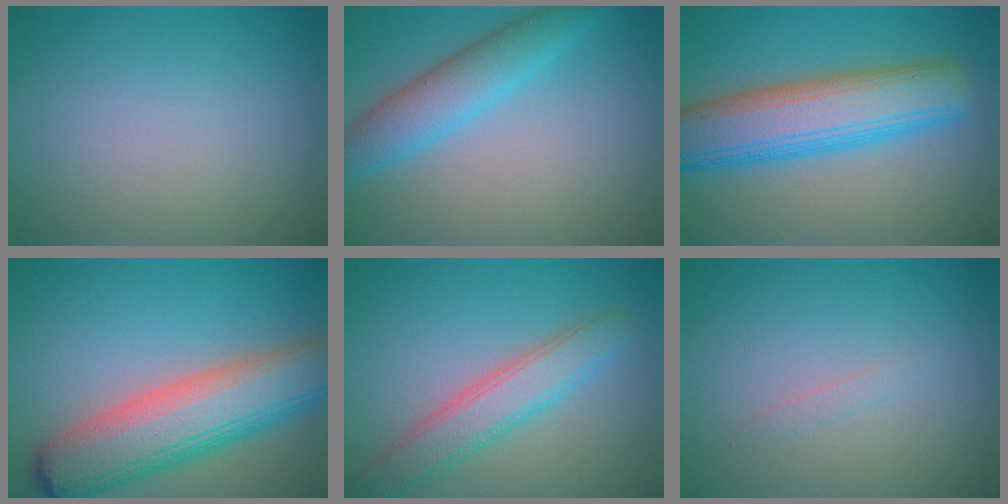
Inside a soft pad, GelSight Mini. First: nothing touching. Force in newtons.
{"total": 4.7, "press": 4.7, "slide": 0.1}
{"total": 9.0, "press": 9.0, "slide": 0.5}
{"total": 10.0, "press": 10.0, "slide": 0.5}
{"total": 4.5, "press": 4.5, "slide": 0.2}
{"total": 0.6, "press": 0.6, "slide": 0.0}